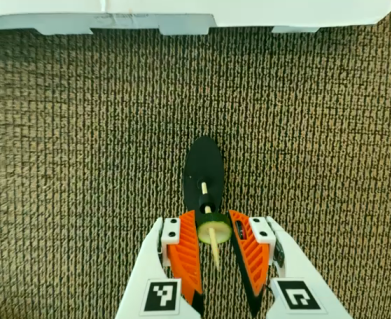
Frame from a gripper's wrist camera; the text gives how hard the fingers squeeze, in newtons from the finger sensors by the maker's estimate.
{"total": 8.5, "left": 8.0, "right": 9.0}